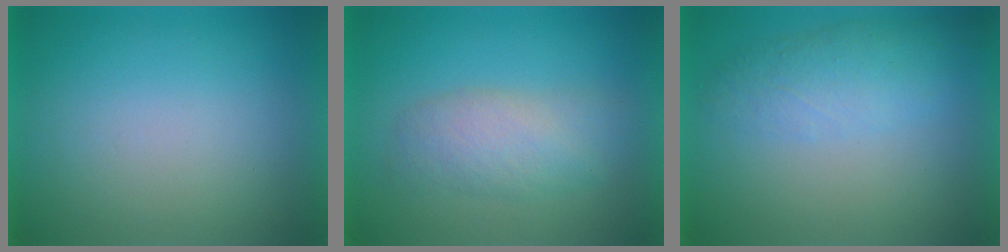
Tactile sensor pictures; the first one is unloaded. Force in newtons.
{"total": 4.2}
{"total": 4.2}